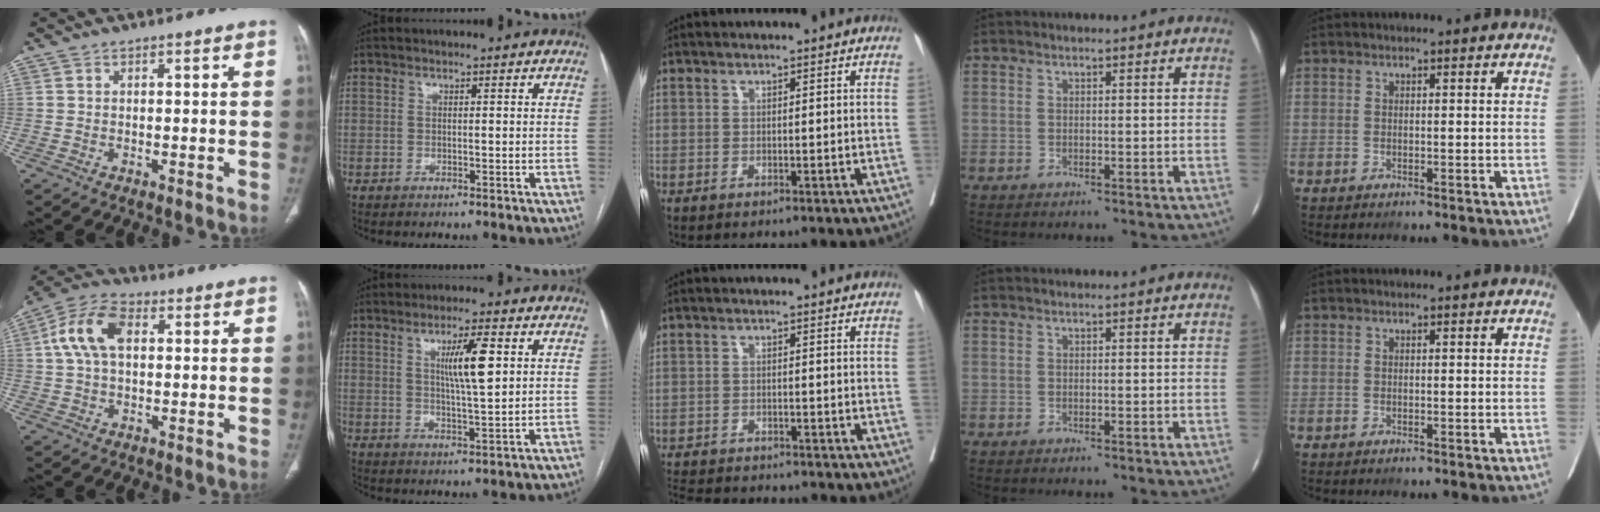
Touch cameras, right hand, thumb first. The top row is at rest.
{"thumb": {"total": 10.3, "force": [2.0, 6.2, 7.9], "torque": [-0.160, 0.026, 0.033]}, "index": {"total": 7.1, "force": [2.1, 0.6, 6.7], "torque": [-0.118, 0.000, 0.036]}, "middle": {"total": 10.7, "force": [-9.8, 2.1, 3.5], "torque": [-0.070, -0.008, -0.139]}}